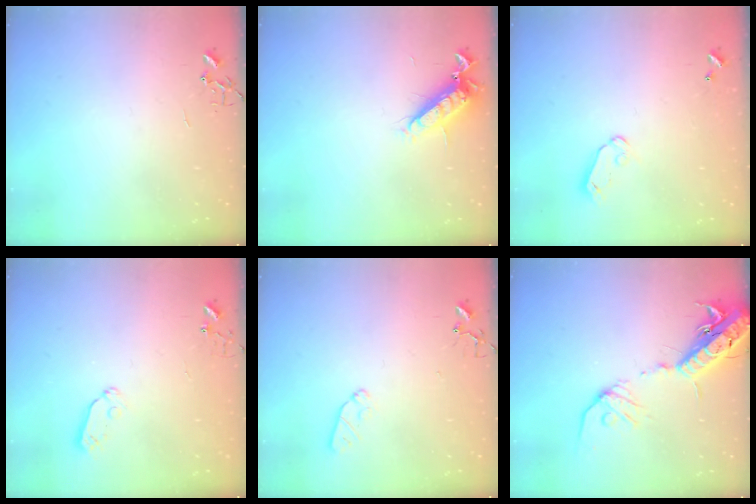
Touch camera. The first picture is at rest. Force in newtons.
{"total": 12.4, "press": 12.3, "slide": 1.5}
{"total": 5.4, "press": 5.4, "slide": 0.5}
{"total": 5.0, "press": 4.9, "slide": 1.1}
{"total": 5.9, "press": 5.8, "slide": 0.8}
{"total": 17.9, "press": 17.4, "slide": 4.3}